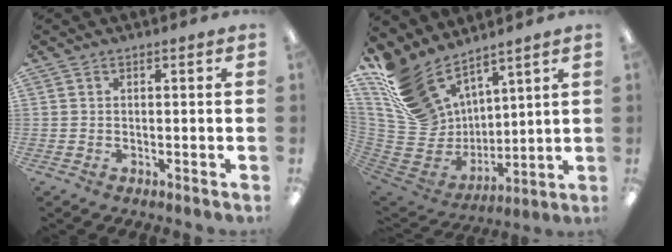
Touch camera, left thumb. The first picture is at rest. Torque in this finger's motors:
{"motor_torque": [0.26, 0.27, 1.38, -1.39, 0.22]}